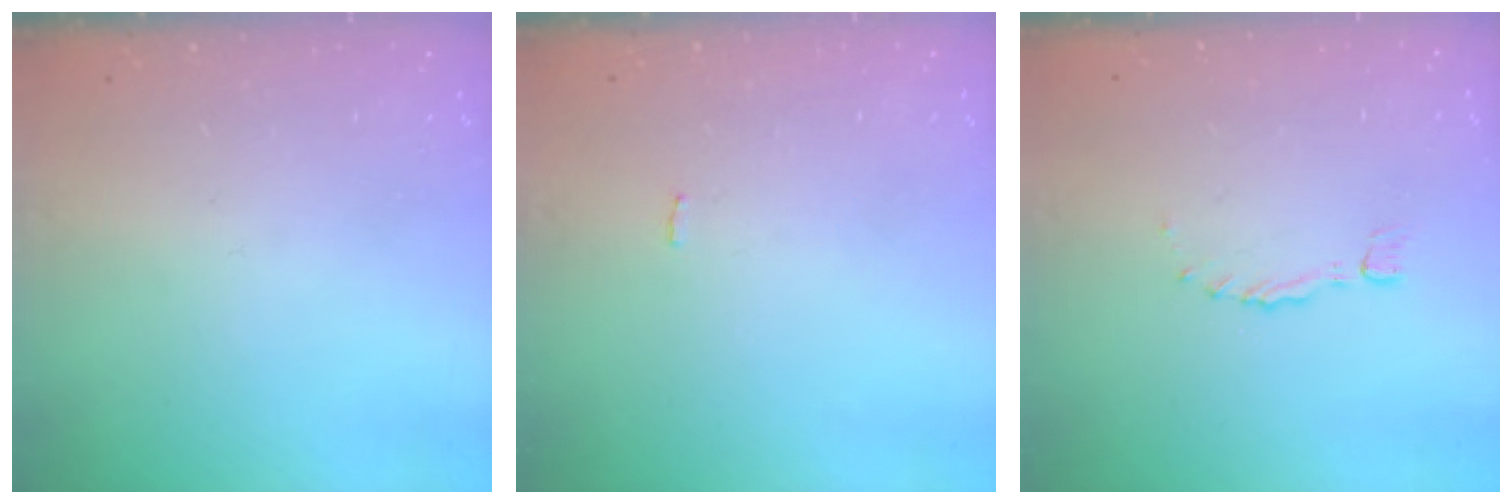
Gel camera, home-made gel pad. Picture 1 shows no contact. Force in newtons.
{"total": 0.5, "press": 0.4, "slide": 0.3}
{"total": 0.0}